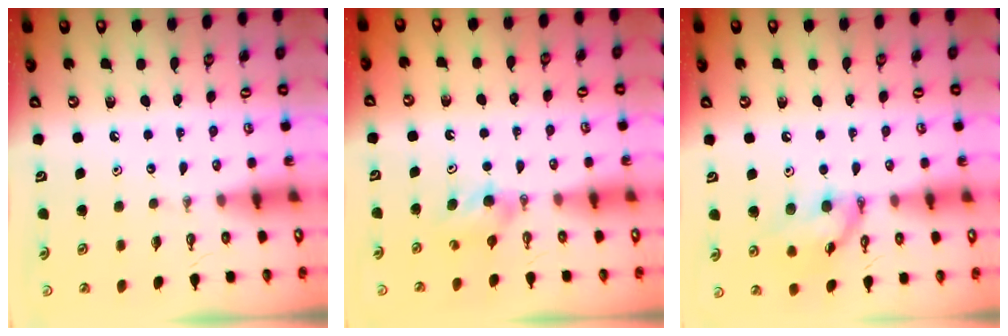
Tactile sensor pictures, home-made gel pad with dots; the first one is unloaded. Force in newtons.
{"total": 4.2, "press": 4.2, "slide": 0.7}
{"total": 12.8, "press": 12.8, "slide": 0.5}